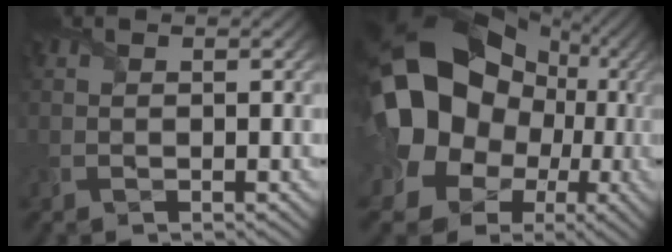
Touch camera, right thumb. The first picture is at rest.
{"total": 22.6, "force": [3.8, 18.6, 12.2], "torque": [-0.287, -0.015, 0.073]}